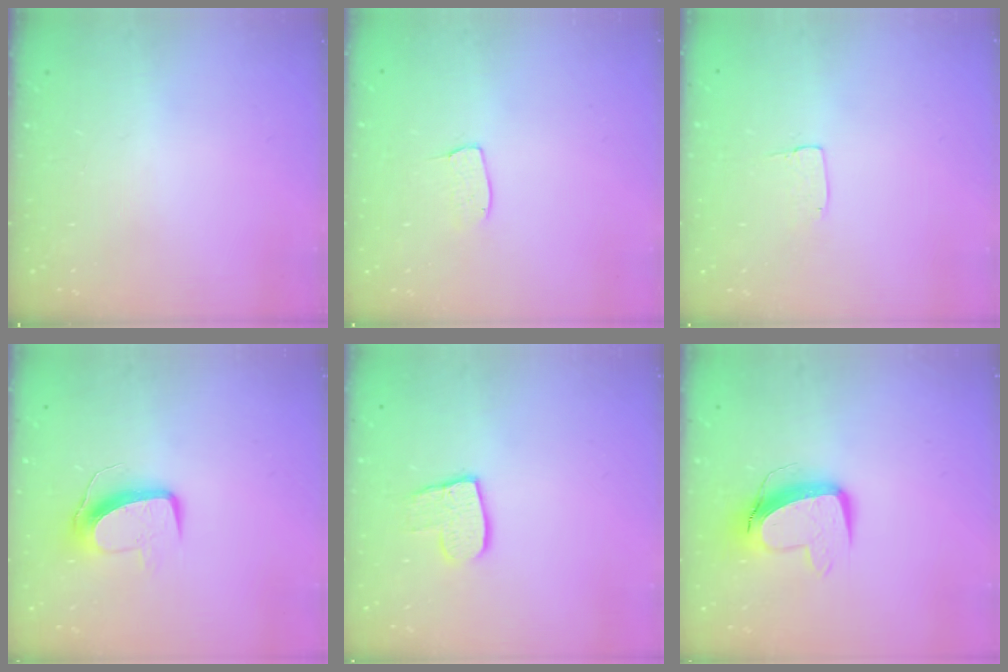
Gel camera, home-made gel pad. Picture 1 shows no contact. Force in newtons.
{"total": 3.8, "press": 3.8, "slide": 0.2}
{"total": 3.9, "press": 3.9, "slide": 0.1}
{"total": 9.7, "press": 9.7, "slide": 0.5}
{"total": 10.1, "press": 10.0, "slide": 0.7}
{"total": 10.9, "press": 10.8, "slide": 1.2}